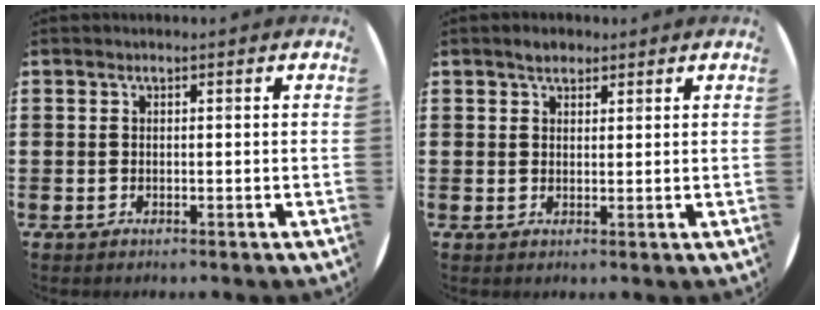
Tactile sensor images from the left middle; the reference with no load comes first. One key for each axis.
{"total": 1.9, "fx": 1.6, "fy": 0.8, "fz": 0.5, "tx": -0.004, "ty": -0.001, "tz": 0.029}